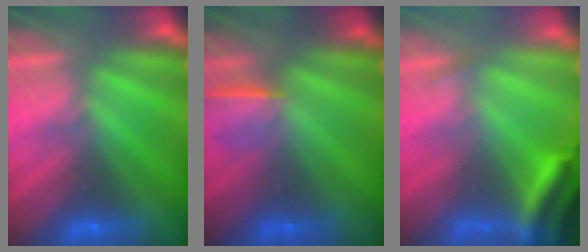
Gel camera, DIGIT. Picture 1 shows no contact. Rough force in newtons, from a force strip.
{"total": 1.2}
{"total": 3.6}